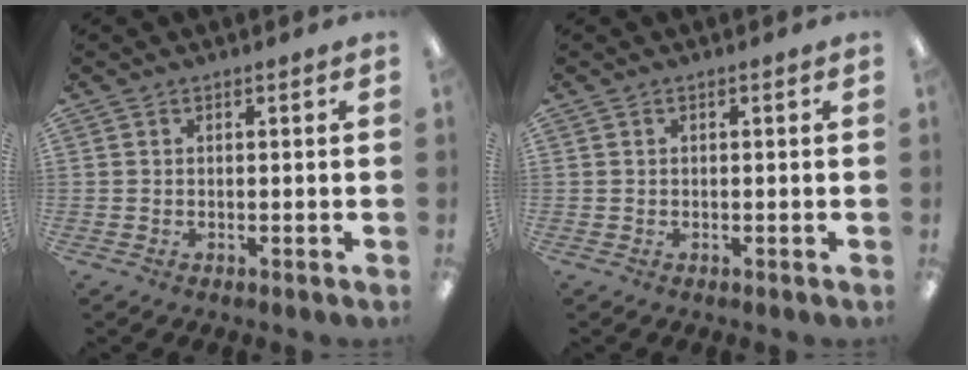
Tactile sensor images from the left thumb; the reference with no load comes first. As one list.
[{"total": 0.0}]